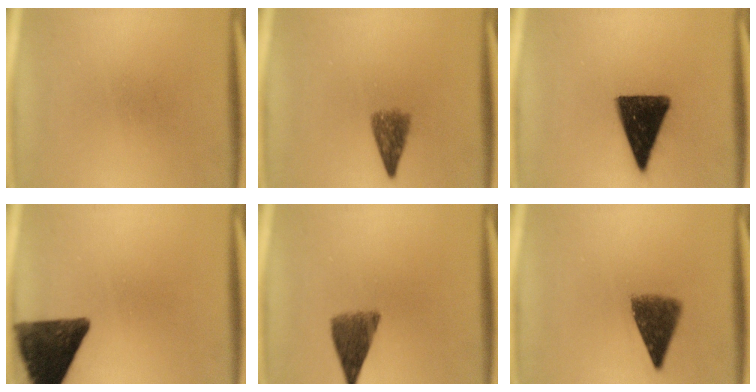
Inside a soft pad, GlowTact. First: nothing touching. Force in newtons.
{"total": 4.0}
{"total": 14.3}
{"total": 13.0}
{"total": 6.3}
{"total": 7.2}